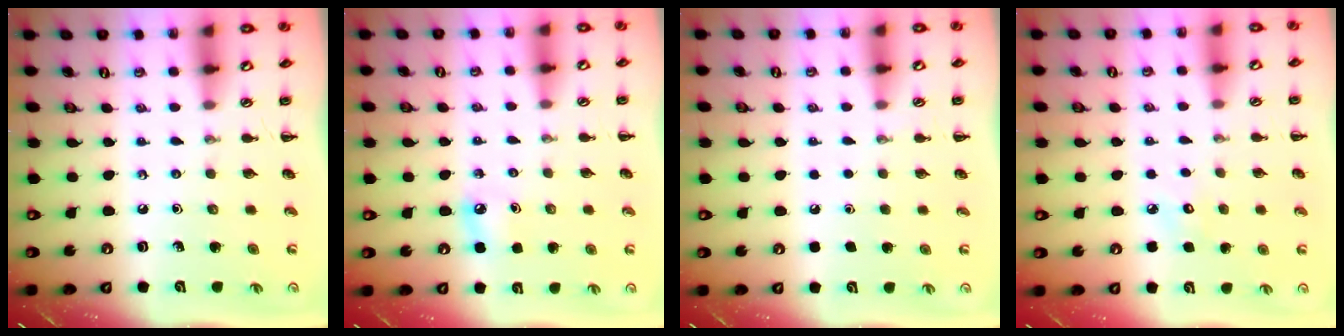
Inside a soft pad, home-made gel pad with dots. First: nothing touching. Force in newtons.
{"total": 6.0, "press": 5.8, "slide": 1.7}
{"total": 1.6, "press": 1.6, "slide": 0.1}
{"total": 5.0, "press": 4.8, "slide": 1.2}